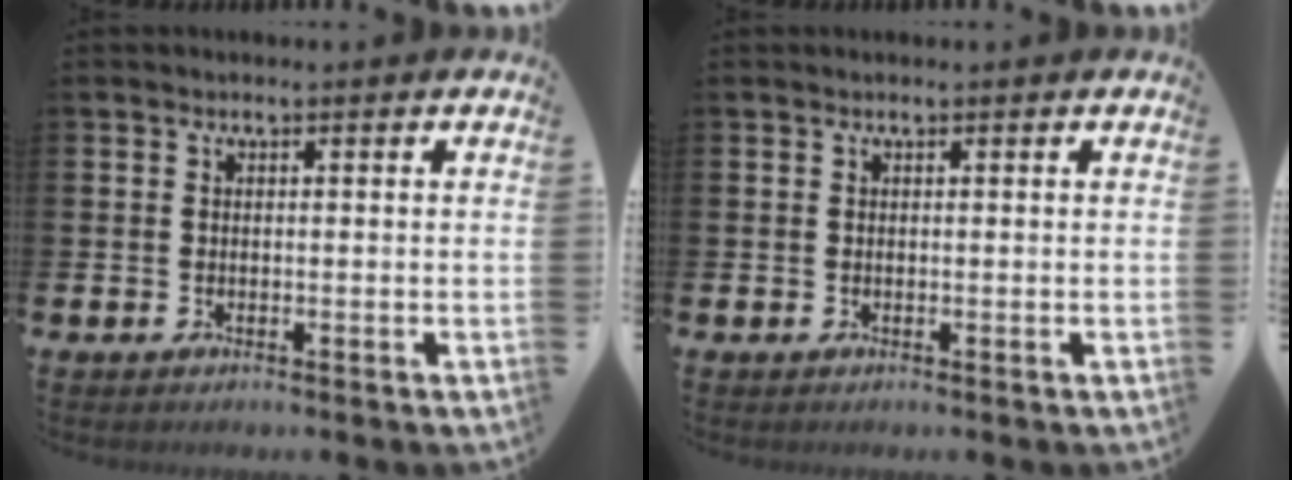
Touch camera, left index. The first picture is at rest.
{"total": 0.0}